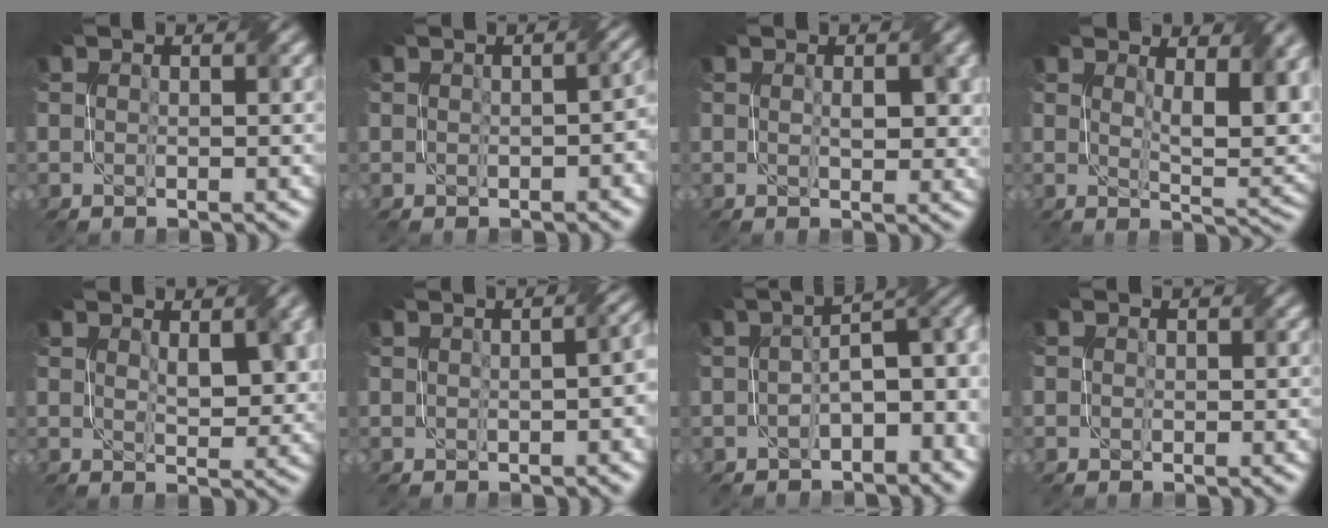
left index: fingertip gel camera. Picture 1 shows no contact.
{"total": 3.4, "force": [-0.4, 2.0, 2.7], "torque": [-0.011, 0.000, 0.012]}
{"total": 2.3, "force": [0.6, 1.2, 1.9], "torque": [-0.027, 0.001, 0.018]}
{"total": 6.5, "force": [2.7, 2.1, 5.6], "torque": [-0.080, -0.002, 0.057]}
{"total": 3.3, "force": [1.5, 1.3, 2.7], "torque": [-0.044, 0.002, 0.036]}
{"total": 4.9, "force": [0.0, 2.5, 4.2], "torque": [-0.020, 0.010, 0.002]}
{"total": 6.0, "force": [-0.9, 3.2, 5.0], "torque": [-0.059, 0.011, -0.012]}
{"total": 0.6, "force": [0.0, 0.6, -0.3], "torque": [0.012, -0.003, 0.005]}